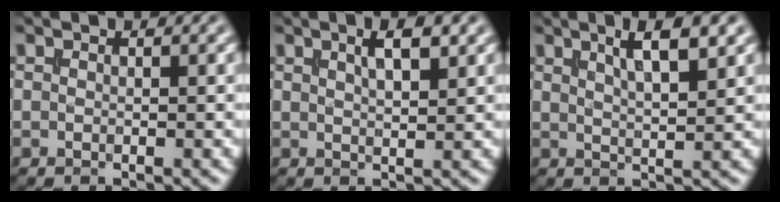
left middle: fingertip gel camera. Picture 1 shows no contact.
{"total": 2.9, "force": [1.5, 0.8, 2.3], "torque": [-0.032, 0.005, 0.025]}
{"total": 4.4, "force": [2.4, 1.0, 3.5], "torque": [-0.047, 0.008, 0.037]}